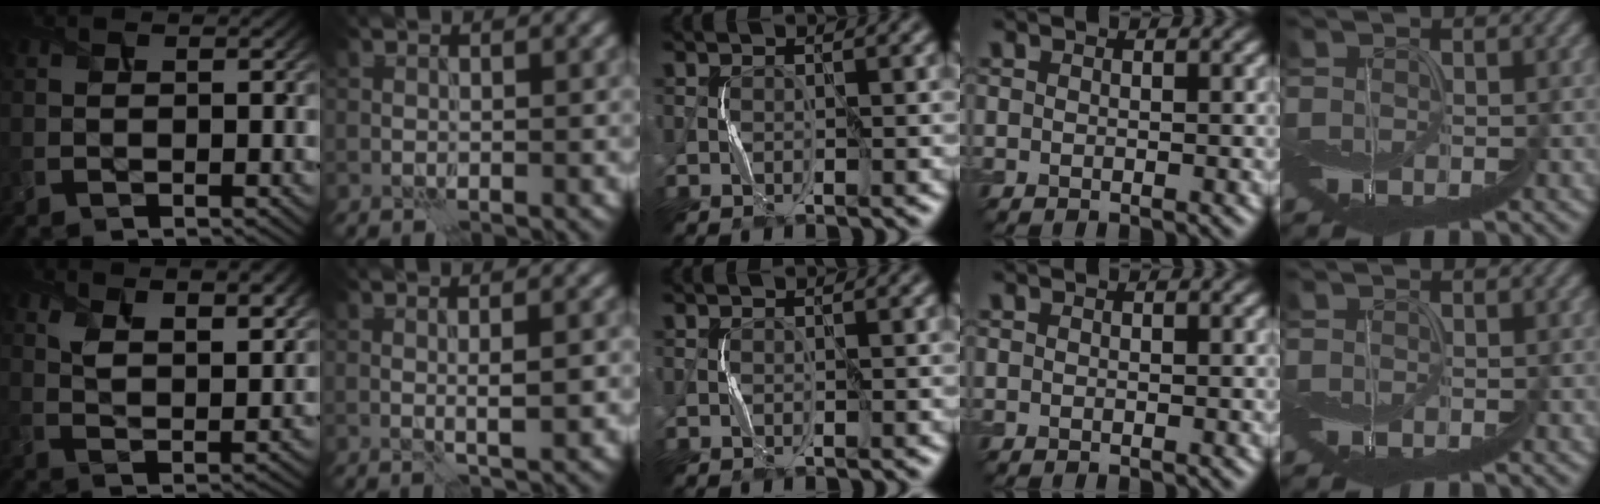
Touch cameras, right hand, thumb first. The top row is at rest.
{"thumb": {"total": 9.8, "force": [6.3, 3.8, 6.6], "torque": [-0.118, 0.001, 0.103]}, "index": {"total": 2.2, "force": [-0.1, 0.3, 2.2], "torque": [-0.036, -0.001, 0.000]}}